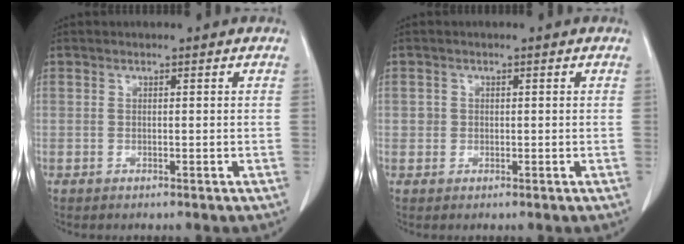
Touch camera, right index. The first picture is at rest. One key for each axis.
{"total": 1.1, "fx": 0.1, "fy": 1.1, "fz": 0.1, "tx": 0.003, "ty": 0.005, "tz": 0.002}